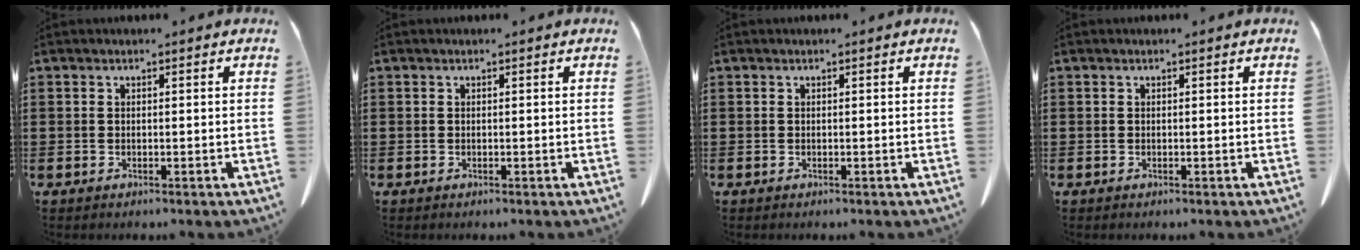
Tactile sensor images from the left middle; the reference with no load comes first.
{"total": 0.0}
{"total": 0.0}
{"total": 0.0}